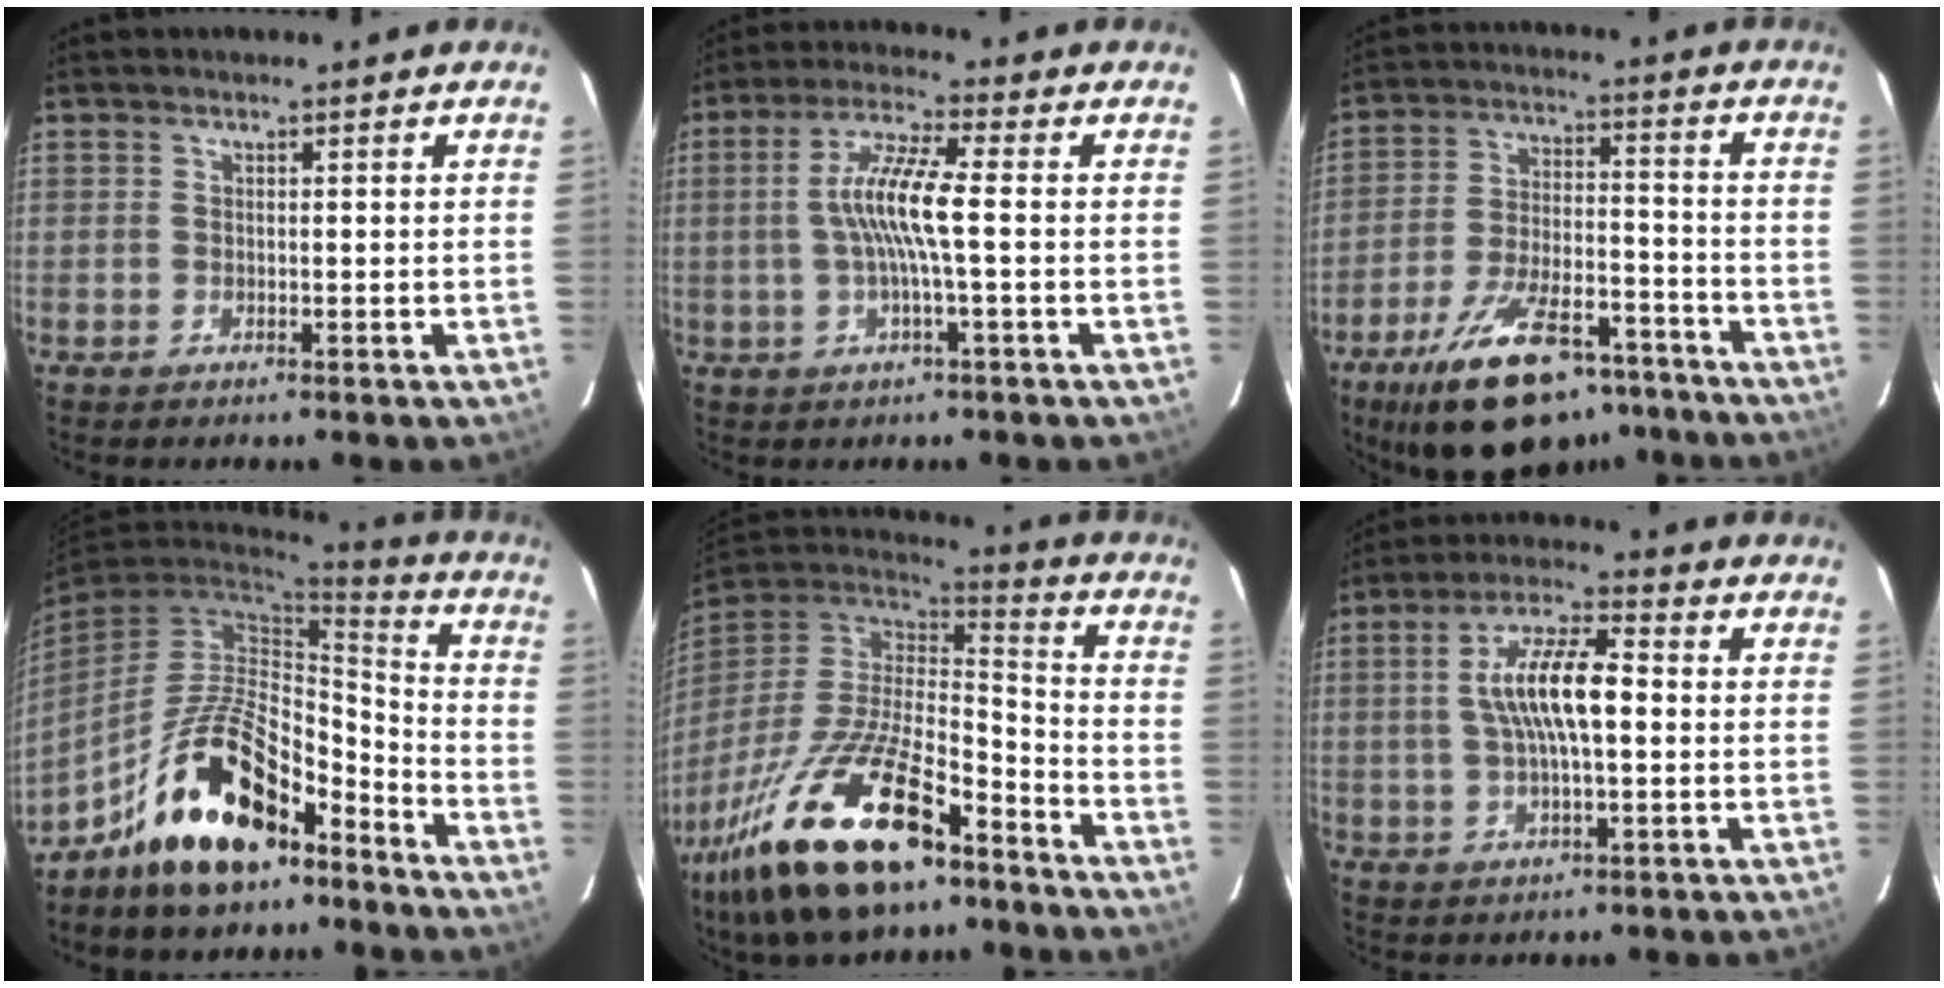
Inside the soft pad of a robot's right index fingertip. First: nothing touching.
{"total": 8.8, "force": [-0.5, 0.4, 8.8], "torque": [-0.176, 0.007, -0.010]}
{"total": 21.3, "force": [-15.4, 8.6, 11.8], "torque": [-0.215, -0.007, -0.231]}
{"total": 17.4, "force": [-11.6, 7.5, 10.6], "torque": [-0.208, 0.024, -0.194]}
{"total": 27.1, "force": [-16.6, 10.3, 18.7], "torque": [-0.374, -0.039, -0.284]}
{"total": 11.1, "force": [0.6, 3.2, 10.6], "torque": [-0.198, 0.014, 0.010]}